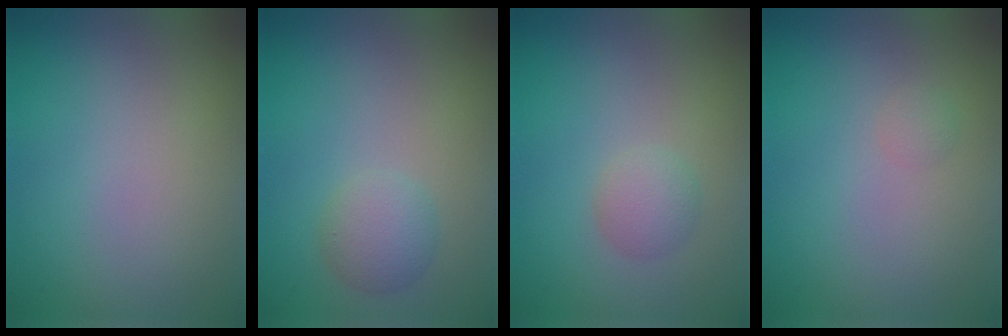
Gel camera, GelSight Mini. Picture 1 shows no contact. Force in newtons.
{"total": 2.4, "press": 2.4, "slide": 0.2}
{"total": 1.8, "press": 1.8, "slide": 0.0}
{"total": 0.7, "press": 0.7, "slide": 0.0}